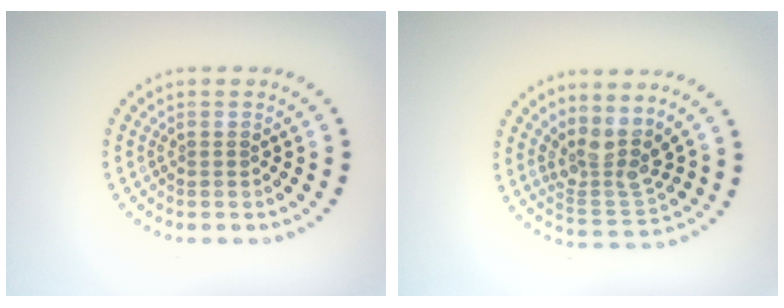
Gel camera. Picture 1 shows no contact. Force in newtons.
{"total": 3.7, "press": 2.8, "slide": 2.3}